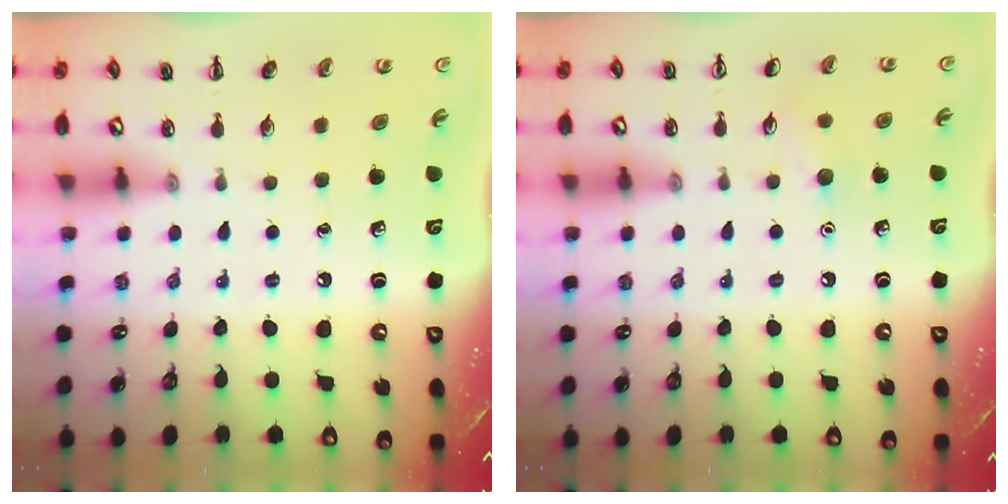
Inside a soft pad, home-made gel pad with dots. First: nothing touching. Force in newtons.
{"total": 6.6, "press": 6.3, "slide": 1.9}